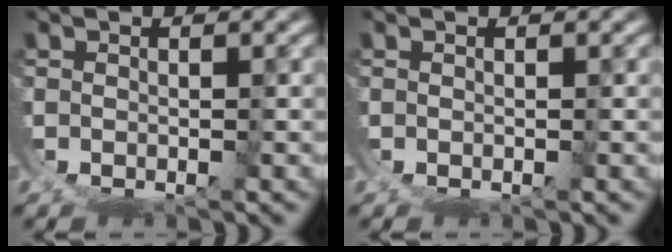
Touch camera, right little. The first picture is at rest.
{"total": 0.0}